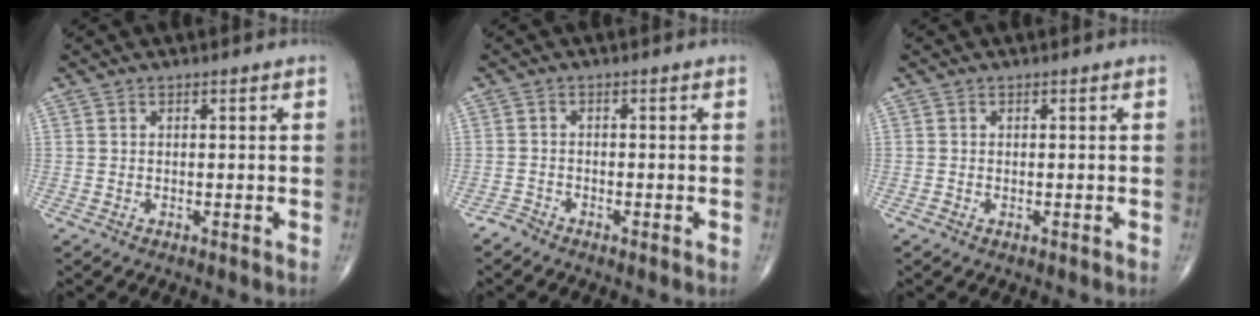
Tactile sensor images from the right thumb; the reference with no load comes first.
{"total": 1.4, "force": [-1.4, 0.4, -0.1], "torque": [0.004, -0.003, -0.031]}
{"total": 0.0}